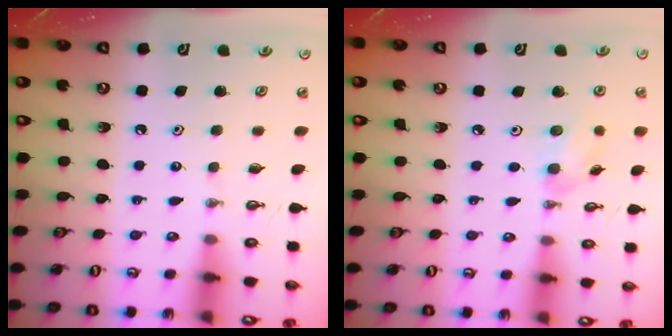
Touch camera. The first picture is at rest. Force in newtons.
{"total": 5.5, "press": 5.4, "slide": 0.9}